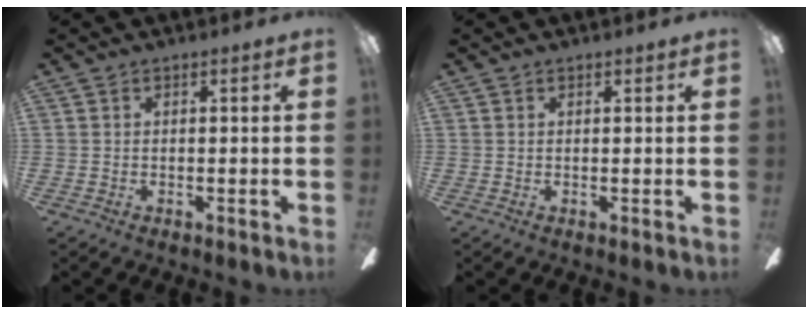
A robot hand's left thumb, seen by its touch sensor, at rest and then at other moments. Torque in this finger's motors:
{"motor_torque": [-0.06, -0.14, 0.07, -0.22, 0.00]}